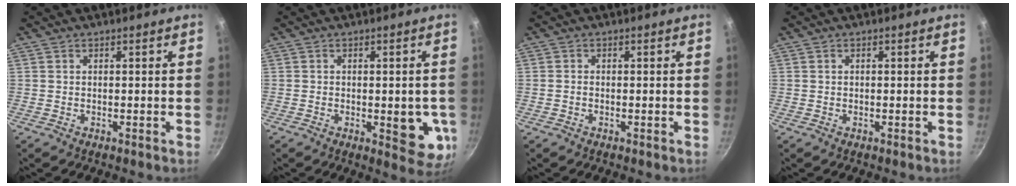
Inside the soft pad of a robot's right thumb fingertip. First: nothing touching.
{"total": 8.5, "force": [-1.5, 3.7, 7.5], "torque": [-0.065, -0.009, -0.016]}
{"total": 0.7, "force": [-0.3, 0.5, 0.3], "torque": [-0.006, 0.003, -0.008]}
{"total": 0.0}